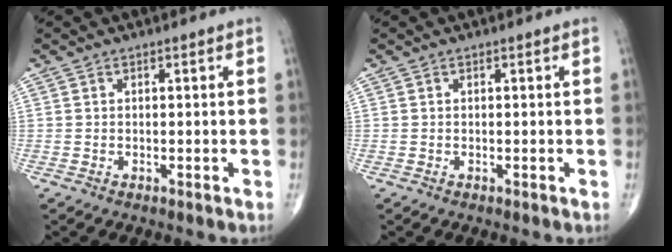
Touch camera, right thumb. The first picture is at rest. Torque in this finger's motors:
{"motor_torque": [0.01, 0.01, 0.01, 0.01, 0.02]}